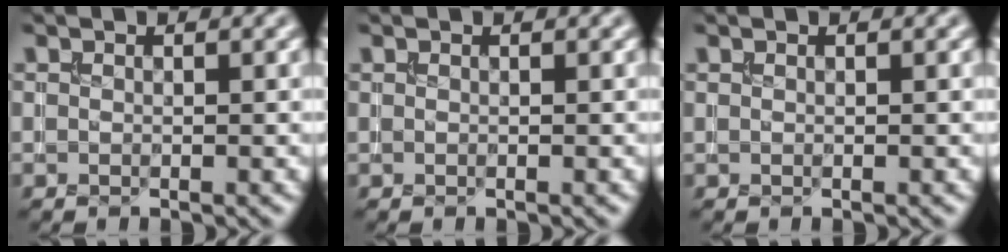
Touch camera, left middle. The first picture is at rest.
{"total": 0.0}
{"total": 0.0}